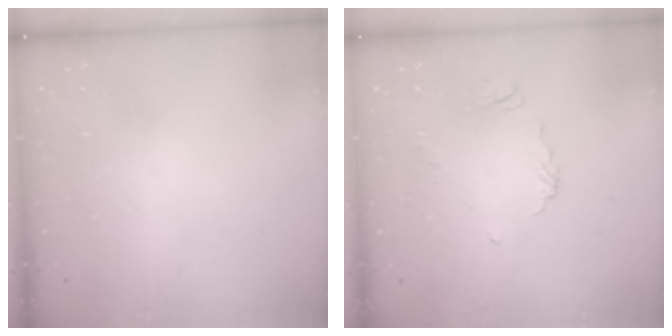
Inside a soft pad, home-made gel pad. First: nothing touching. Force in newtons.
{"total": 6.5, "press": 6.5, "slide": 0.7}